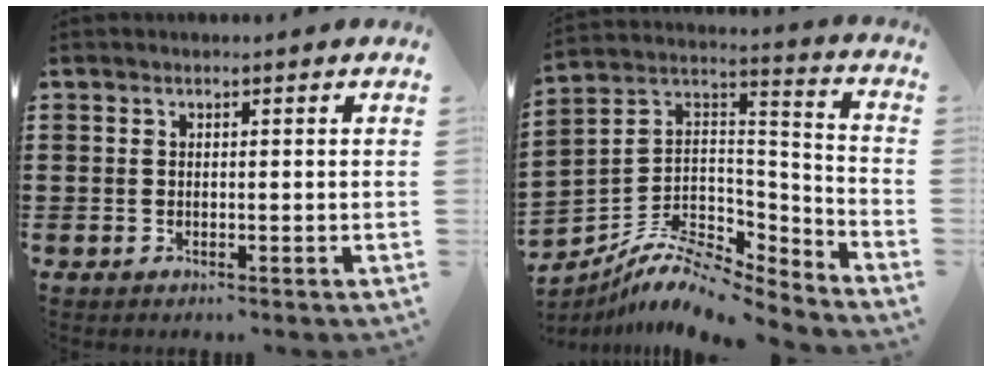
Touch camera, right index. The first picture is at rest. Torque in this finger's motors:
{"motor_torque": [-0.15, -0.07, 0.20, 0.12]}